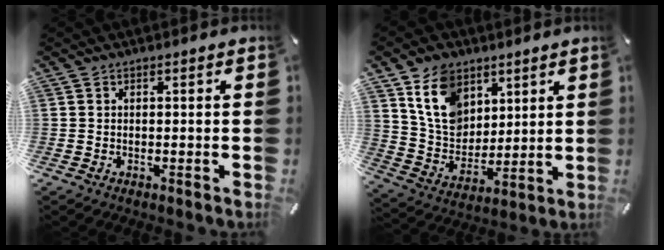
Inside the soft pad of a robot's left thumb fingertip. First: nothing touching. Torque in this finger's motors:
{"motor_torque": [0.59, 0.44, 1.39, -1.38, 0.17]}